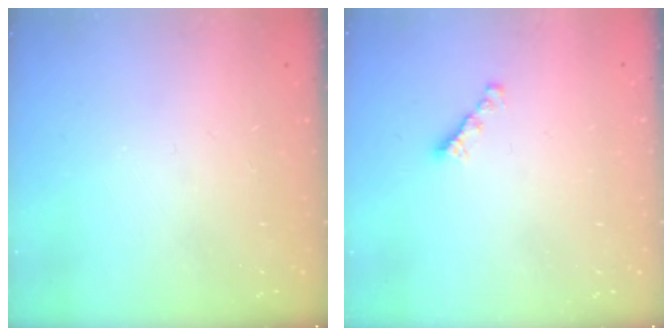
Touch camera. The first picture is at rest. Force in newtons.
{"total": 2.8, "press": 2.7, "slide": 0.7}